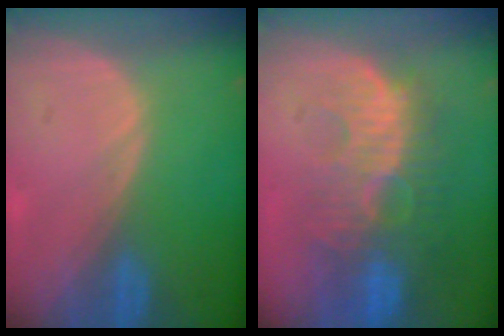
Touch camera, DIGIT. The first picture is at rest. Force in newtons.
{"total": 10.7, "press": 9.7, "slide": 4.6}